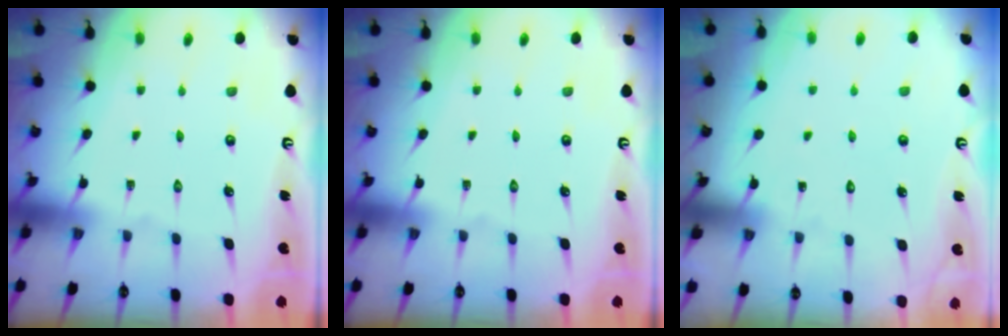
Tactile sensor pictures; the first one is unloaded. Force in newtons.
{"total": 0.0}
{"total": 5.6, "press": 5.6, "slide": 0.3}